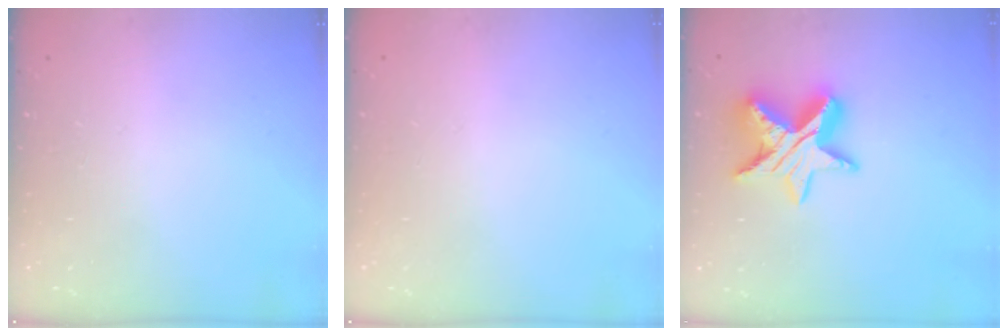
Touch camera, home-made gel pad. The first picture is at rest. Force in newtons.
{"total": 0.0}
{"total": 13.6, "press": 13.6, "slide": 0.9}